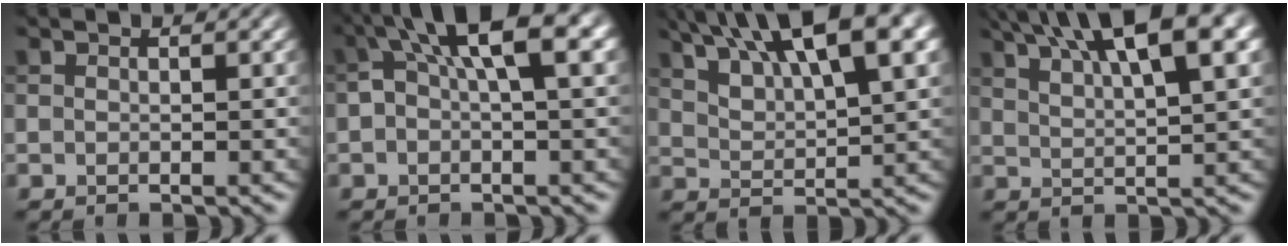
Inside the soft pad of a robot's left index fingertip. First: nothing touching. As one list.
[{"total": 6.8, "force": [1.7, 2.3, 6.2], "torque": [-0.108, 0.020, 0.024]}, {"total": 13.0, "force": [8.3, 4.2, 9.1], "torque": [-0.151, 0.036, 0.119]}, {"total": 11.9, "force": [7.1, 3.5, 8.8], "torque": [-0.119, 0.035, 0.097]}]